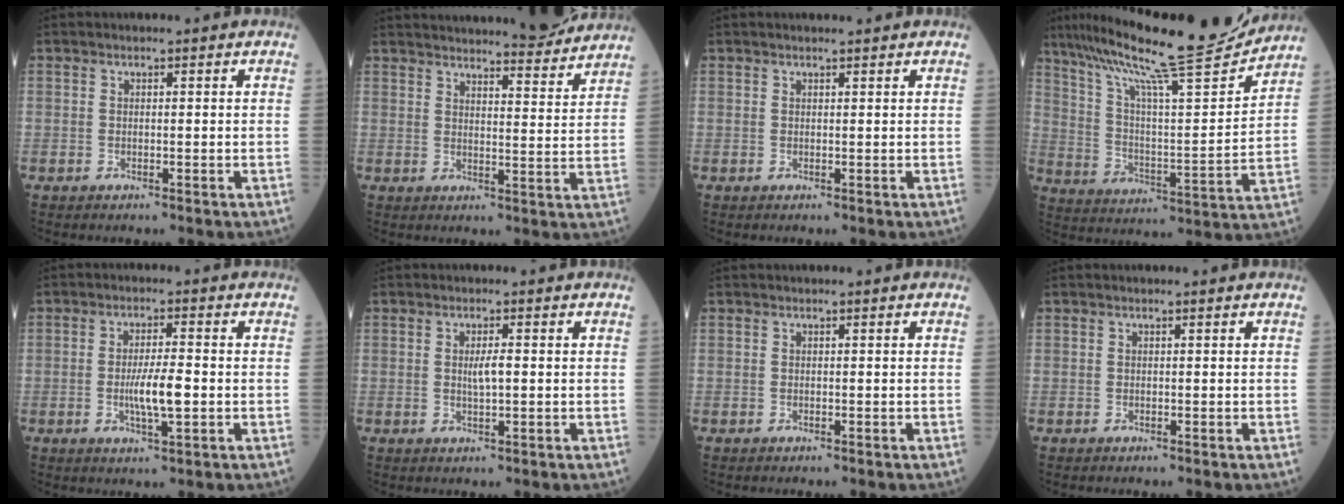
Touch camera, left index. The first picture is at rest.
{"total": 13.3, "force": [12.5, 0.7, 4.3], "torque": [-0.058, -0.008, 0.157]}
{"total": 1.5, "force": [1.3, 0.0, 0.6], "torque": [-0.006, 0.008, 0.023]}
{"total": 21.5, "force": [18.8, 0.1, 10.4], "torque": [-0.181, -0.015, 0.295]}
{"total": 5.4, "force": [-1.0, 0.7, 5.3], "torque": [-0.102, -0.007, -0.016]}
{"total": 2.3, "force": [0.1, 0.3, 2.2], "torque": [-0.042, -0.001, 0.004]}
{"total": 0.0}
{"total": 0.0}